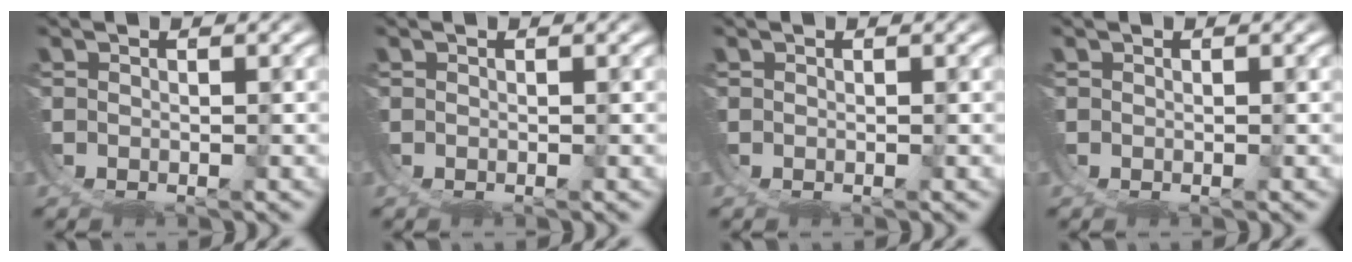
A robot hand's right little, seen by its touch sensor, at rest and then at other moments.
{"total": 0.0}
{"total": 0.0}
{"total": 0.0}